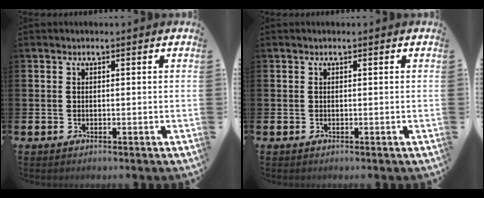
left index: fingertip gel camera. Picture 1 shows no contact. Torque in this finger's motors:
{"motor_torque": [0.00, 0.00, 0.00, -0.01]}